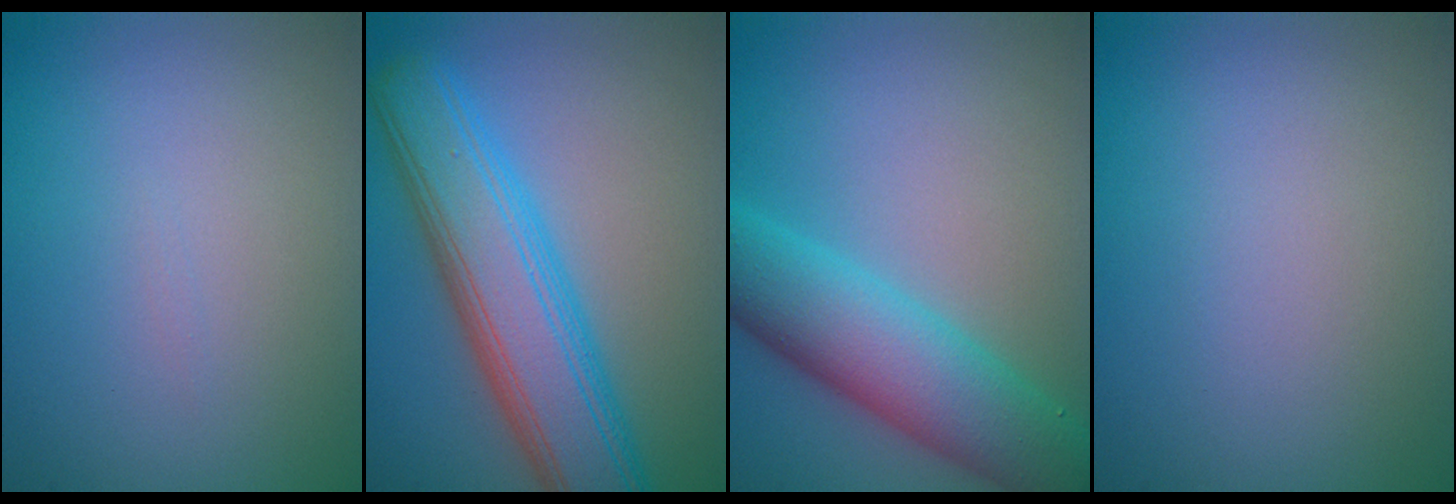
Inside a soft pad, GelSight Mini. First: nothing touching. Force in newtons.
{"total": 8.5, "press": 8.5, "slide": 0.2}
{"total": 8.0, "press": 8.0, "slide": 0.1}
{"total": 0.0}